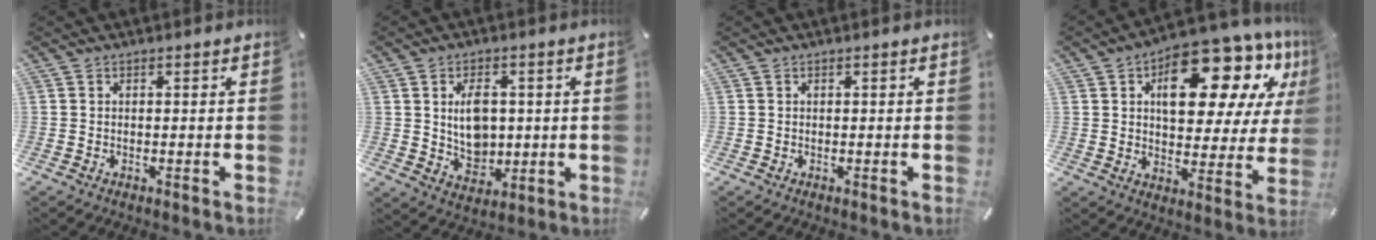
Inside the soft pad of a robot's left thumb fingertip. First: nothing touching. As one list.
[{"total": 8.4, "force": [1.1, 6.4, 5.3], "torque": [-0.078, -0.003, 0.018]}, {"total": 0.0}, {"total": 20.7, "force": [10.7, 10.4, 14.4], "torque": [-0.189, -0.068, 0.173]}]